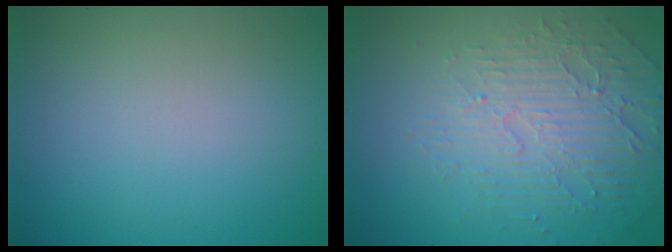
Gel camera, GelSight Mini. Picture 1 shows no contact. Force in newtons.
{"total": 5.1, "press": 3.3, "slide": 3.9}